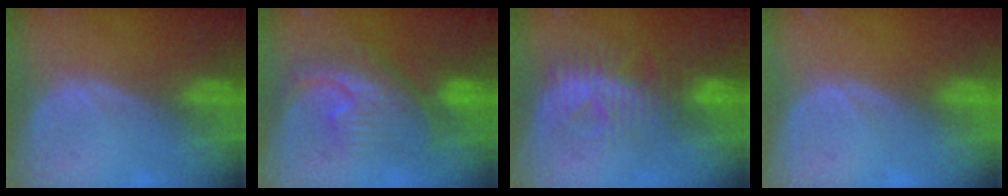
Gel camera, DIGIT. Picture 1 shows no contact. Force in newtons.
{"total": 8.2, "press": 8.2, "slide": 0.6}
{"total": 8.1, "press": 7.5, "slide": 3.1}
{"total": 0.0}